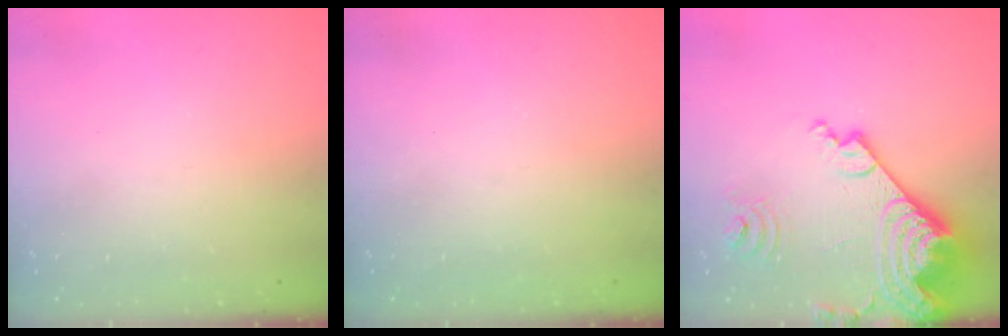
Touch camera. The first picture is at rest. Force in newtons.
{"total": 1.0, "press": 1.0, "slide": 0.1}
{"total": 23.6, "press": 23.4, "slide": 2.8}